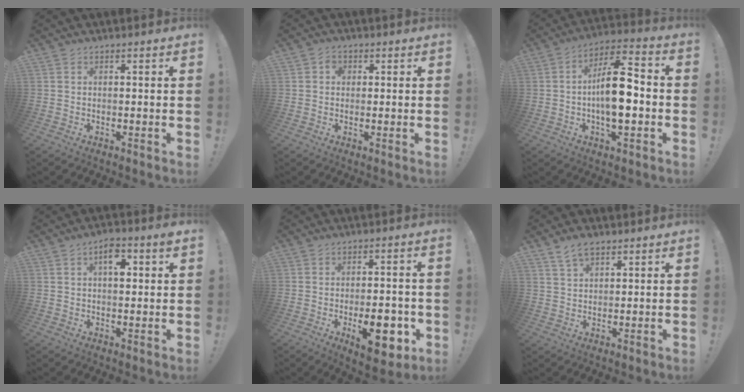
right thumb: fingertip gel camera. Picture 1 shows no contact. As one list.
[{"total": 2.6, "force": [0.2, 2.2, 1.3], "torque": [-0.018, 0.004, 0.002]}, {"total": 14.5, "force": [-2.1, 5.8, 13.1], "torque": [-0.221, 0.012, -0.039]}, {"total": 6.0, "force": [1.9, 2.8, 5.0], "torque": [-0.060, -0.004, 0.026]}, {"total": 13.2, "force": [-4.5, 6.0, 10.9], "torque": [-0.137, 0.012, -0.065]}, {"total": 4.9, "force": [3.4, 2.4, 2.7], "torque": [-0.045, -0.014, 0.062]}]